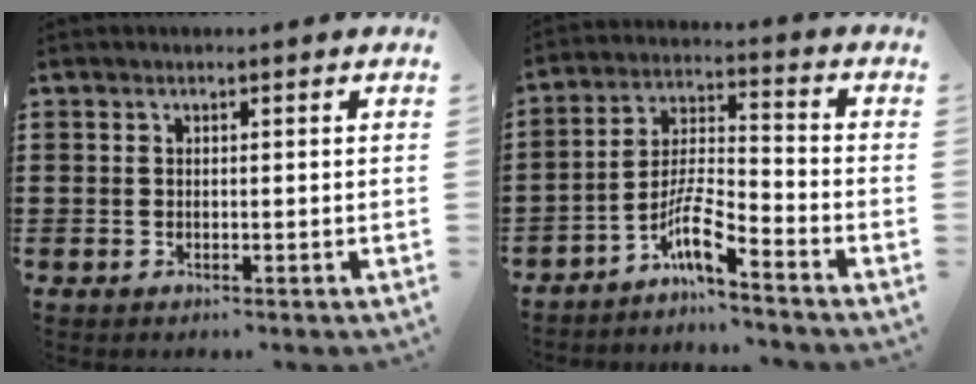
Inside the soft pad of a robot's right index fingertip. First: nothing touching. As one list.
[{"total": 7.2, "force": [-5.3, 1.2, 4.7], "torque": [-0.100, -0.001, -0.104]}]